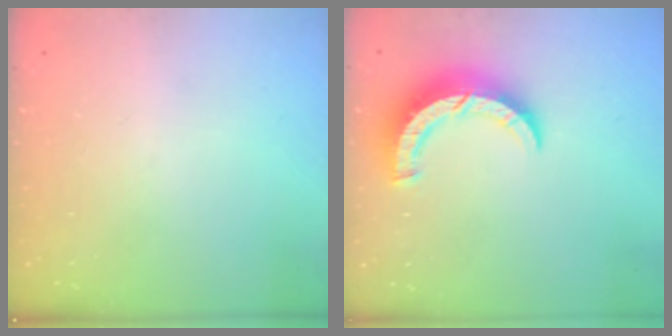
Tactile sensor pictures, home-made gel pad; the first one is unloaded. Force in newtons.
{"total": 8.0, "press": 7.9, "slide": 0.9}